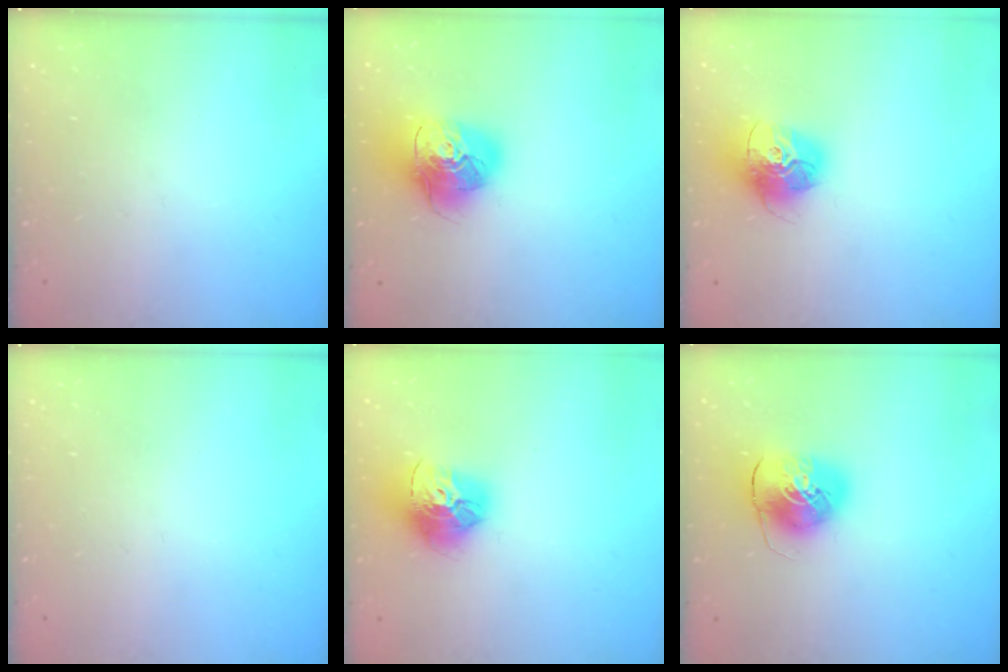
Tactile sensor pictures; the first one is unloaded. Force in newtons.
{"total": 15.9, "press": 15.8, "slide": 2.3}
{"total": 15.6, "press": 15.5, "slide": 1.4}
{"total": 0.0}
{"total": 15.9, "press": 15.9, "slide": 1.6}
{"total": 9.5, "press": 9.4, "slide": 1.5}